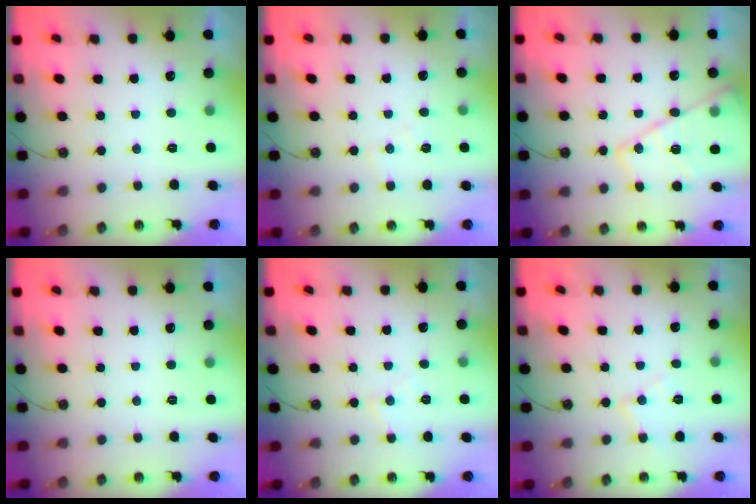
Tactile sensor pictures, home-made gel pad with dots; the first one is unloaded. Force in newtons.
{"total": 7.0, "press": 7.0, "slide": 0.8}
{"total": 16.1, "press": 16.0, "slide": 1.6}
{"total": 0.0}
{"total": 5.6, "press": 5.6, "slide": 0.5}
{"total": 7.4, "press": 7.3, "slide": 0.5}